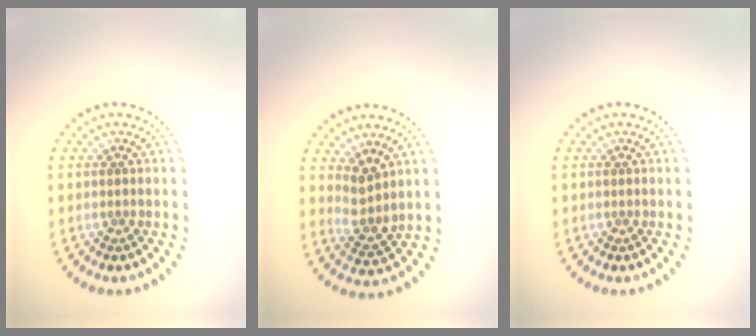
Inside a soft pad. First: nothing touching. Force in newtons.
{"total": 2.5, "press": 2.0, "slide": 1.6}
{"total": 0.0}